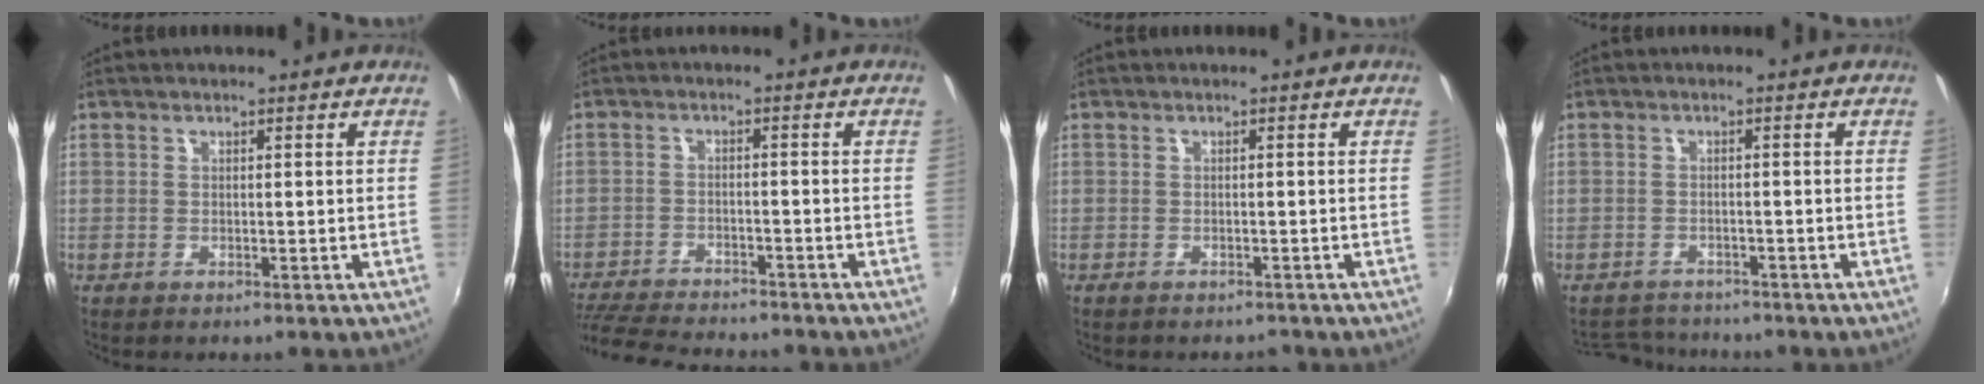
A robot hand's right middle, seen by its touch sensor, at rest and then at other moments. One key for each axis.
{"total": 12.8, "fx": -11.5, "fy": 2.1, "fz": 5.1, "tx": -0.124, "ty": -0.021, "tz": -0.187}
{"total": 1.9, "fx": -1.7, "fy": 0.7, "fz": 0.5, "tx": -0.009, "ty": -0.007, "tz": -0.022}
{"total": 5.4, "fx": -5.1, "fy": 1.6, "fz": 0.7, "tx": -0.029, "ty": 0.003, "tz": -0.082}